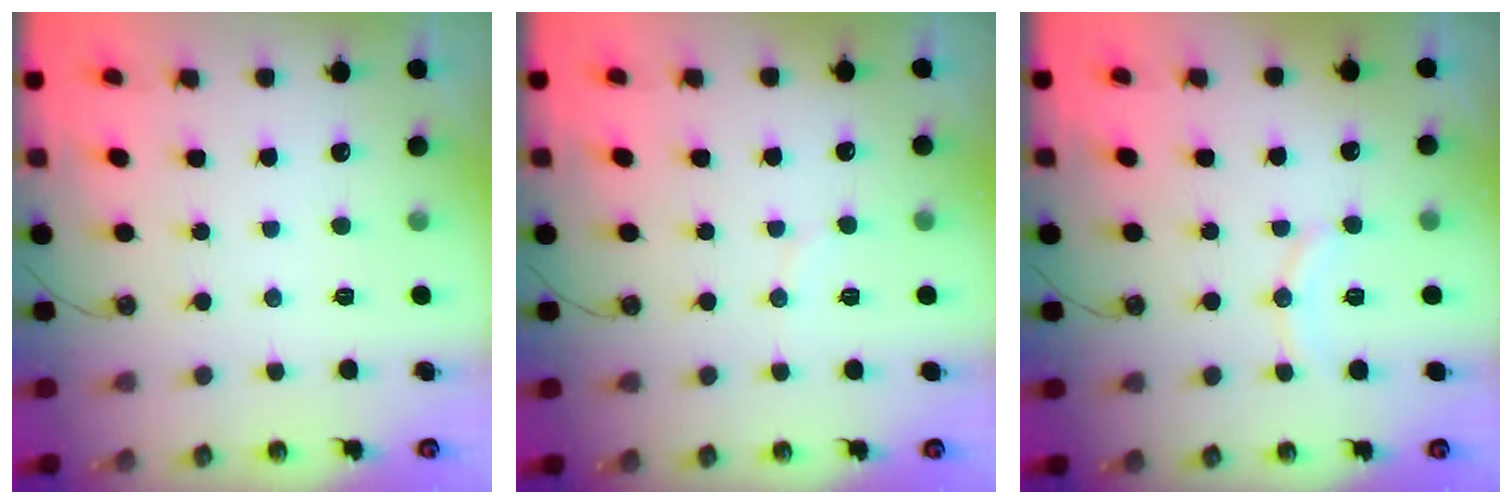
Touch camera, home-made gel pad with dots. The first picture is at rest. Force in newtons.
{"total": 2.9, "press": 2.9, "slide": 0.3}
{"total": 7.3, "press": 7.2, "slide": 1.0}